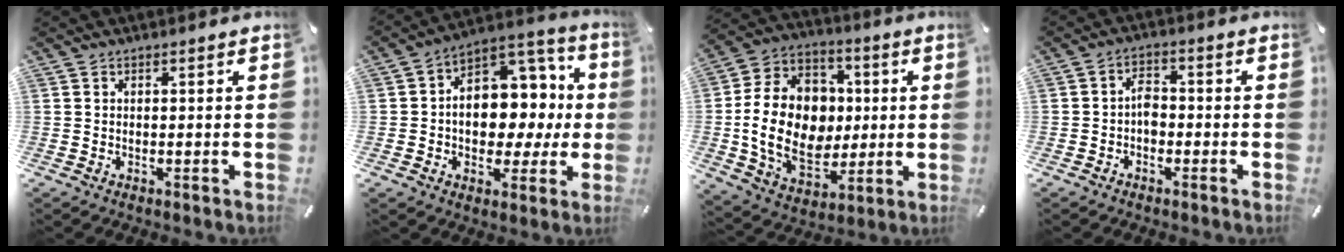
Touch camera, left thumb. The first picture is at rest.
{"total": 12.3, "force": [-0.9, 9.9, 7.3], "torque": [-0.095, -0.008, -0.009]}
{"total": 20.1, "force": [-0.6, 16.0, 12.1], "torque": [-0.243, 0.005, -0.002]}
{"total": 3.7, "force": [-1.2, 2.5, 2.5], "torque": [-0.046, 0.012, -0.022]}